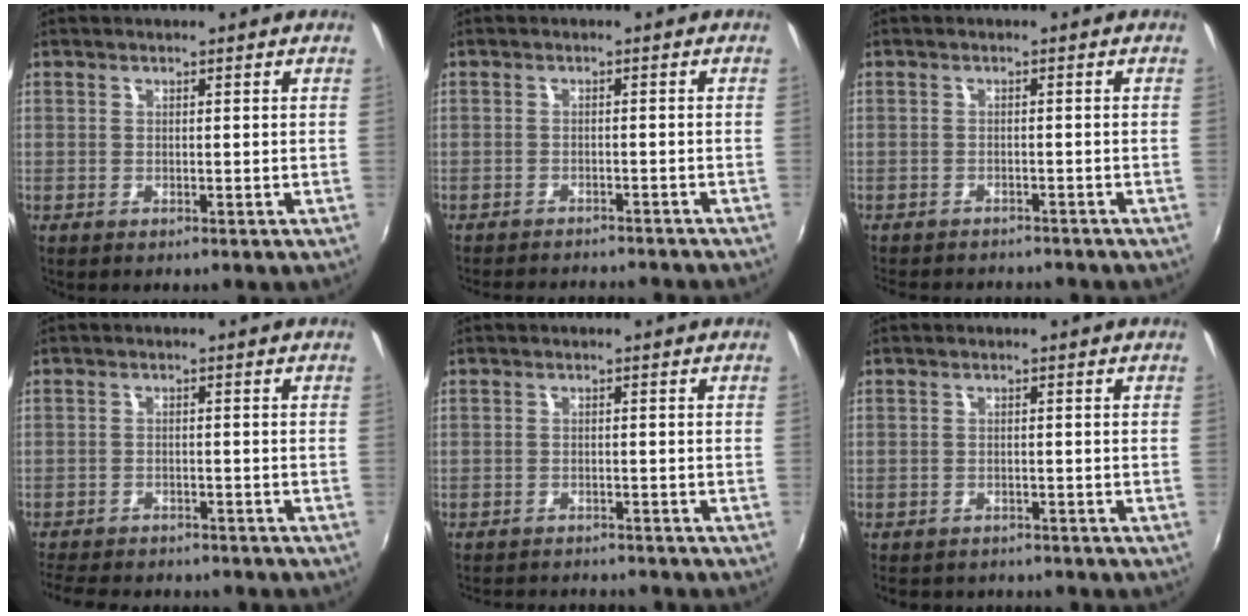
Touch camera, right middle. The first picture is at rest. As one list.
[{"total": 10.4, "force": [-9.5, 1.7, 3.8], "torque": [-0.086, -0.014, -0.130]}, {"total": 7.9, "force": [-7.3, 1.9, 2.5], "torque": [-0.065, -0.015, -0.105]}, {"total": 11.5, "force": [-10.1, 3.5, 4.4], "torque": [-0.109, -0.018, -0.149]}, {"total": 7.4, "force": [-7.0, 1.3, 2.1], "torque": [-0.055, -0.011, -0.100]}, {"total": 5.7, "force": [-5.1, 1.8, 1.7], "torque": [-0.044, -0.020, -0.074]}]